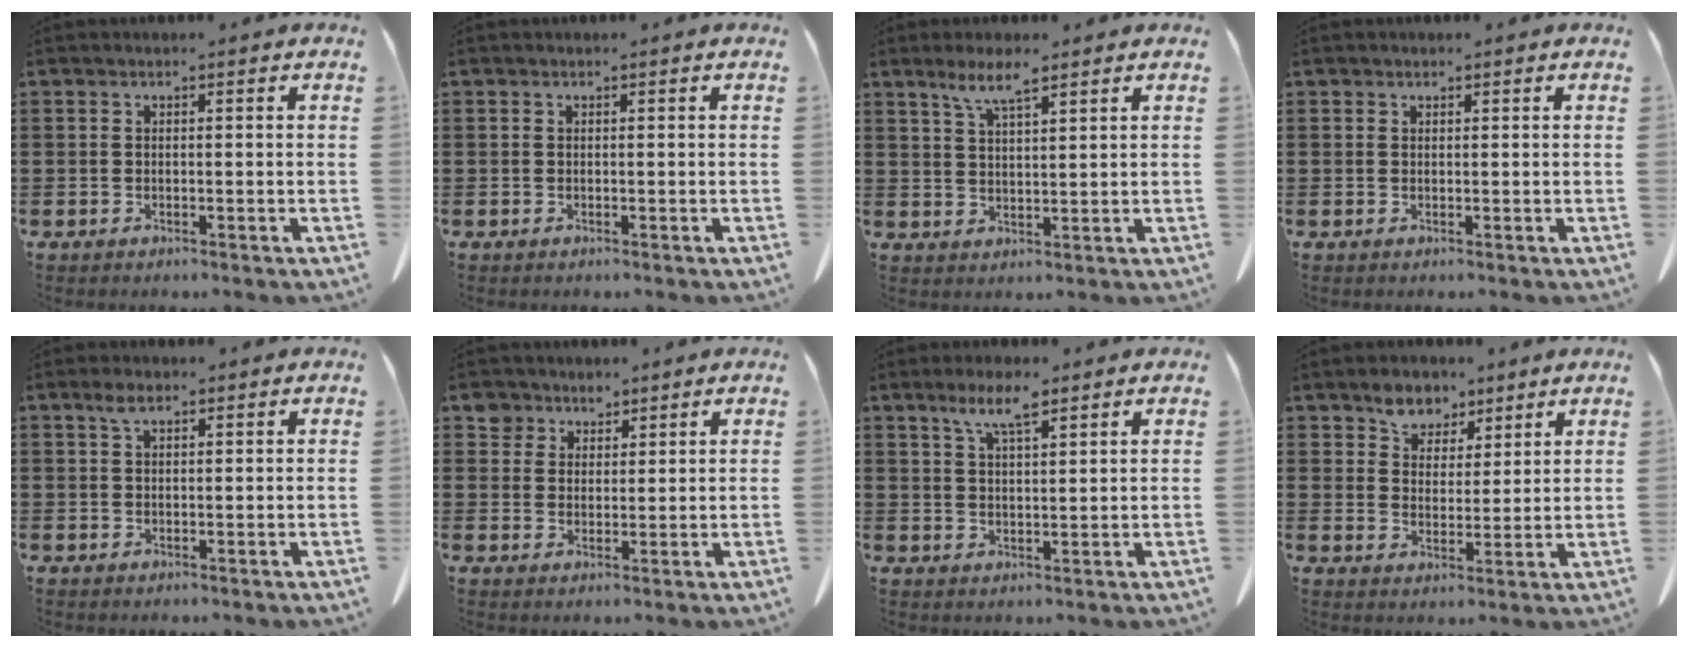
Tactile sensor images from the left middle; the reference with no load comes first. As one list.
[{"total": 0.0}, {"total": 5.3, "force": [3.5, 1.0, 3.8], "torque": [-0.084, 0.001, 0.061]}, {"total": 0.5, "force": [0.4, 0.3, 0.1], "torque": [-0.003, -0.001, 0.010]}, {"total": 2.1, "force": [1.3, 0.9, 1.5], "torque": [-0.034, 0.002, 0.024]}, {"total": 3.9, "force": [2.9, 2.5, 0.3], "torque": [-0.014, 0.003, 0.056]}, {"total": 5.7, "force": [3.8, 1.2, 4.2], "torque": [-0.091, 0.002, 0.066]}, {"total": 5.3, "force": [4.3, 3.0, 0.6], "torque": [-0.034, -0.004, 0.082]}]